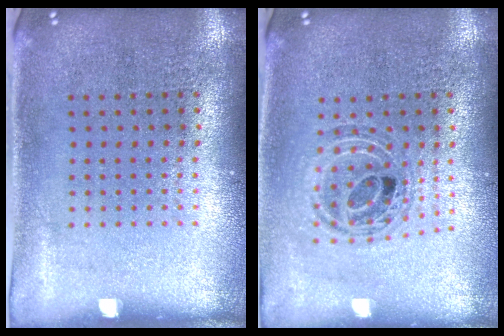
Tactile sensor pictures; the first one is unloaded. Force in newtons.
{"total": 0.7, "press": 0.7, "slide": 0.1}